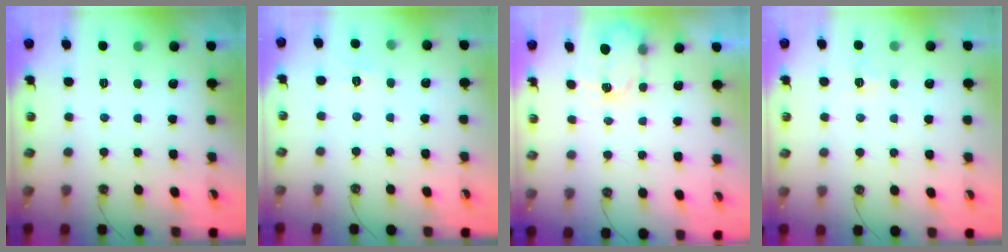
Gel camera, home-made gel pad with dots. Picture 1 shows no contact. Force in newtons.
{"total": 4.0, "press": 3.9, "slide": 0.6}
{"total": 2.4, "press": 2.4, "slide": 0.5}
{"total": 4.0, "press": 3.9, "slide": 0.4}